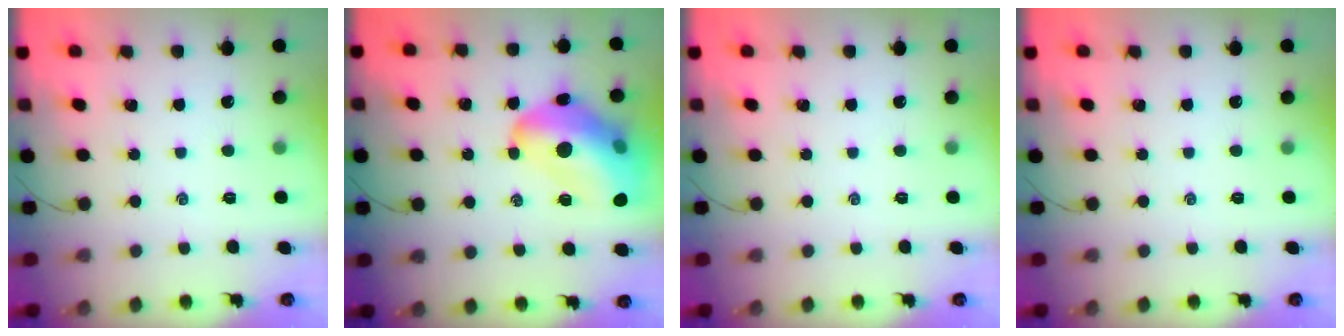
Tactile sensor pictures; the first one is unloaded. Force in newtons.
{"total": 21.5, "press": 21.0, "slide": 4.9}
{"total": 0.0}
{"total": 0.0}